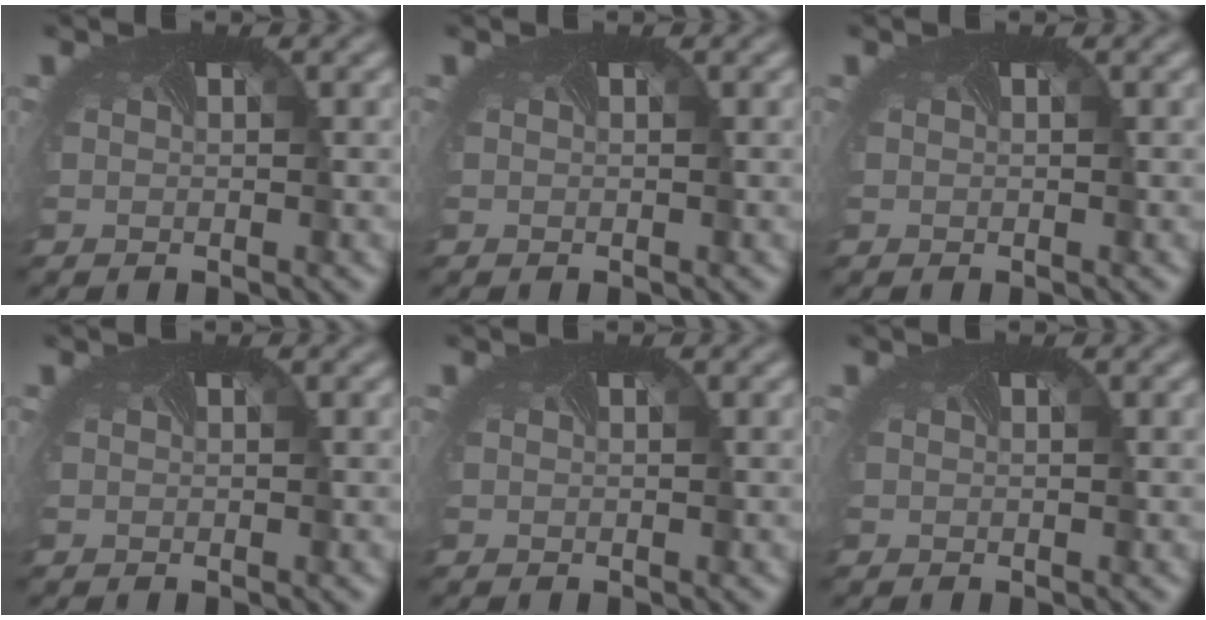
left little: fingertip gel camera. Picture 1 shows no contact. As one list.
[{"total": 0.0}, {"total": 0.0}, {"total": 0.0}, {"total": 0.0}, {"total": 0.0}]